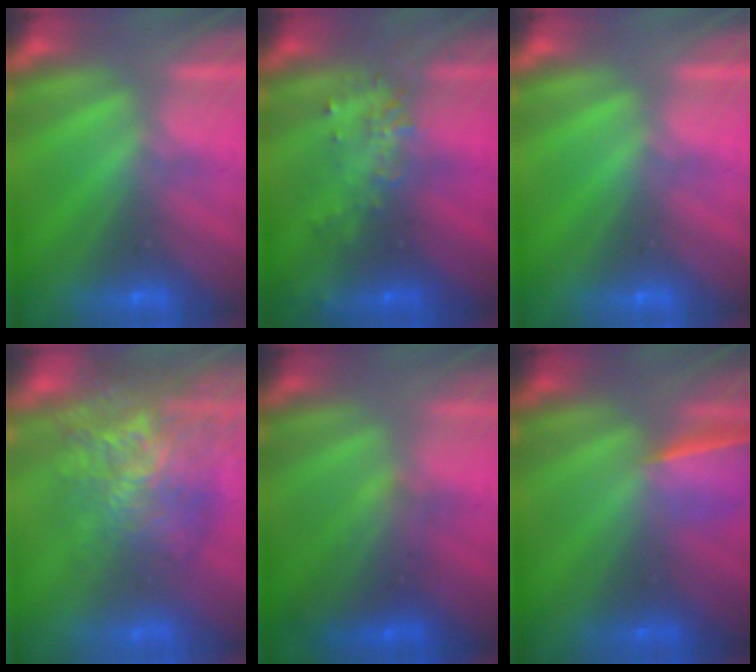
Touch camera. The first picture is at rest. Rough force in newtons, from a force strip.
{"total": 3.2}
{"total": 0.0}
{"total": 11.6}
{"total": 2.1}
{"total": 1.6}